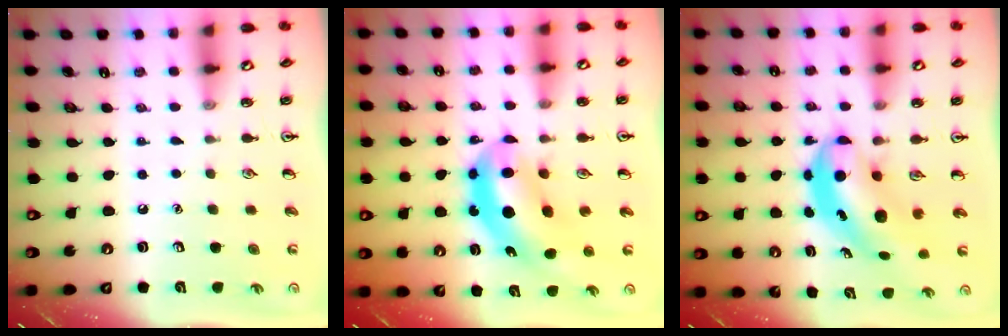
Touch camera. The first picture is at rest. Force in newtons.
{"total": 10.4, "press": 10.0, "slide": 3.0}
{"total": 6.4, "press": 6.2, "slide": 1.6}